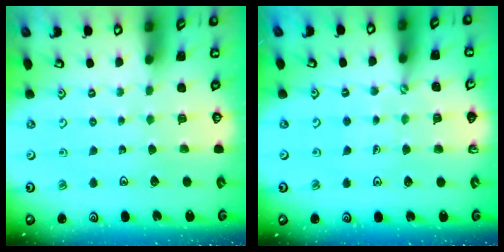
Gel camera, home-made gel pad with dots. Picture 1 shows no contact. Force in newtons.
{"total": 1.6, "press": 1.6, "slide": 0.5}